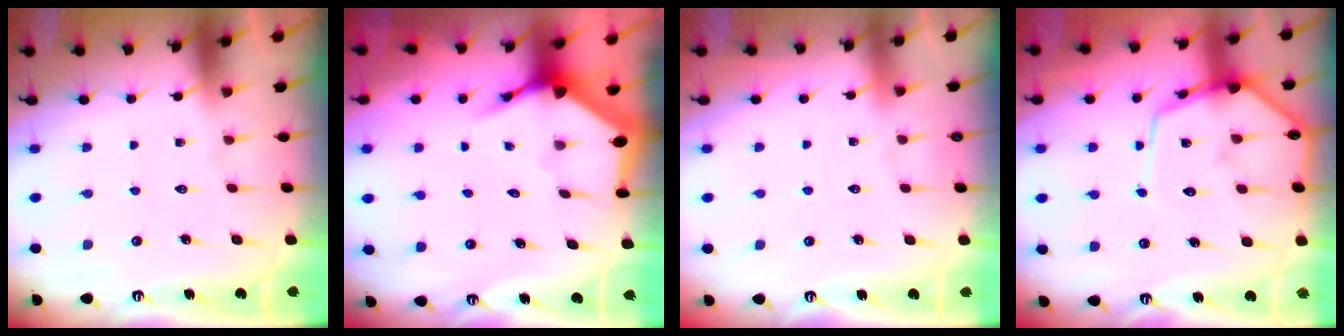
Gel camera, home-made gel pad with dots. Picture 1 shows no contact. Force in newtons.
{"total": 4.7, "press": 4.6, "slide": 0.5}
{"total": 3.3, "press": 3.2, "slide": 0.4}
{"total": 12.6, "press": 12.6, "slide": 1.0}